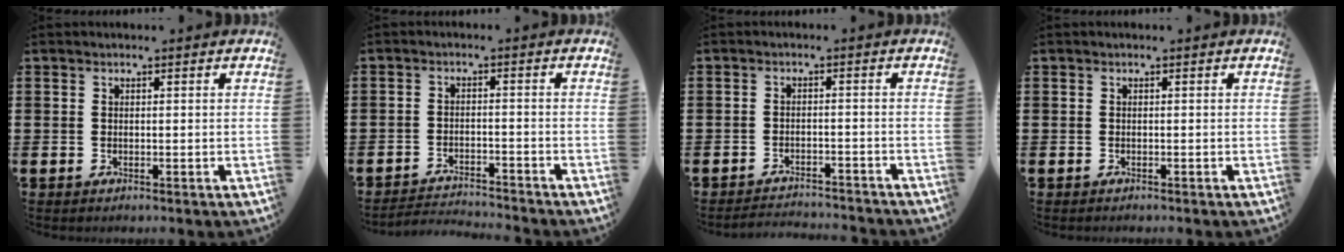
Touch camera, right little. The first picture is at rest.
{"total": 2.6, "force": [-2.6, -0.1, -0.1], "torque": [-0.004, 0.002, -0.056]}
{"total": 2.3, "force": [-2.3, -0.1, 0.0], "torque": [-0.005, 0.004, -0.049]}
{"total": 0.0}